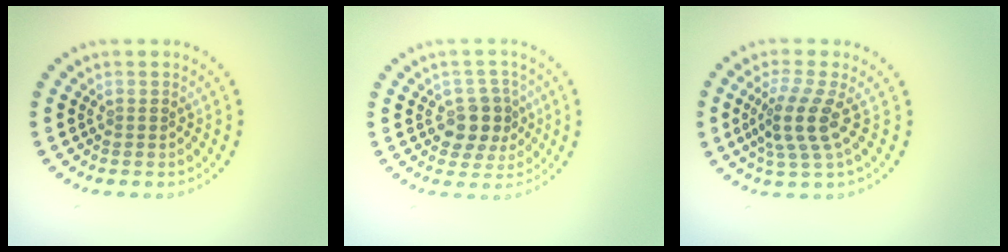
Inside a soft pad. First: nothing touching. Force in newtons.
{"total": 3.7, "press": 3.3, "slide": 1.5}
{"total": 3.7, "press": 2.7, "slide": 2.5}